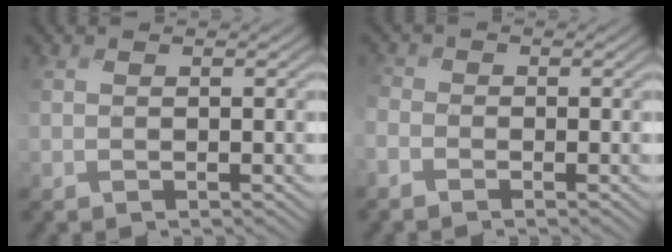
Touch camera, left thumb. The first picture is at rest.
{"total": 2.4, "force": [-1.7, 1.4, 0.8], "torque": [-0.025, -0.002, -0.048]}